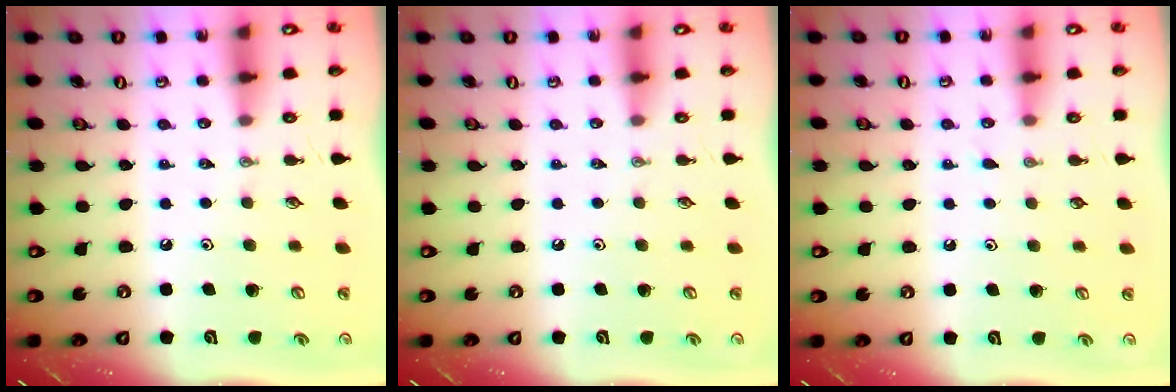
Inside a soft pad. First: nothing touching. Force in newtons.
{"total": 0.0}
{"total": 3.2, "press": 3.2, "slide": 0.5}